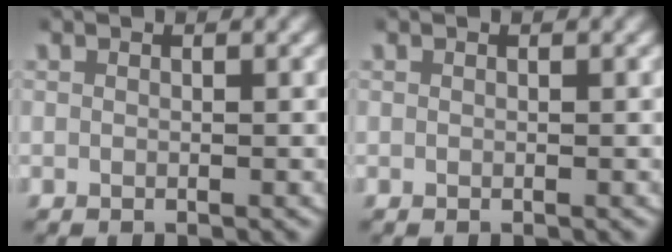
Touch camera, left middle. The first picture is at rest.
{"total": 0.0}